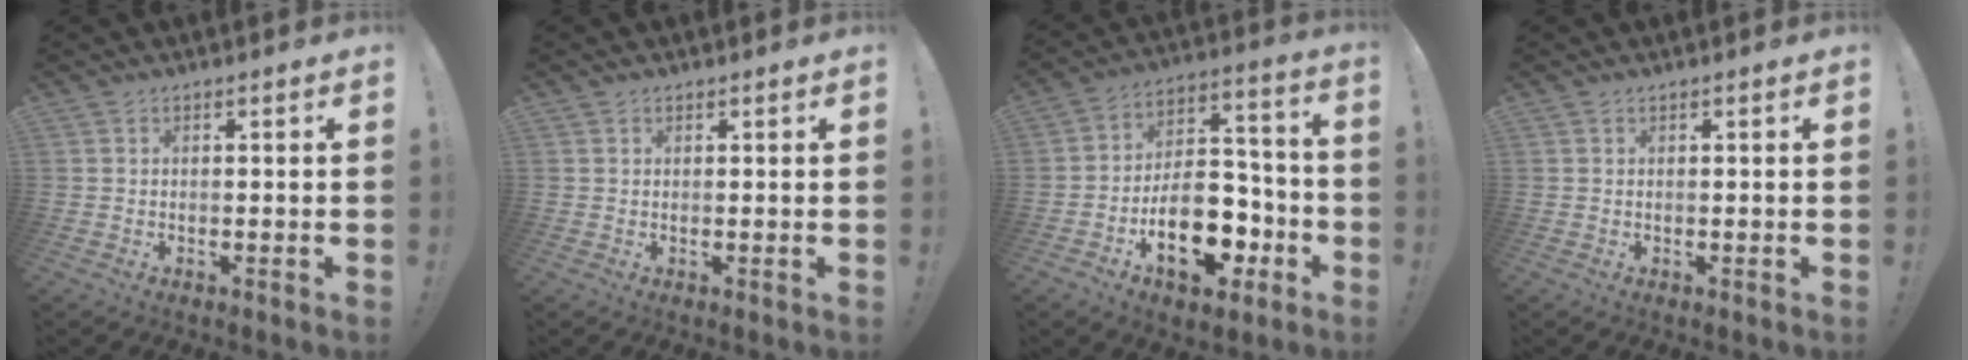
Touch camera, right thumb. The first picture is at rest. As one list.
[{"total": 0.8, "force": [0.7, 0.4, 0.1], "torque": [0.008, -0.003, 0.012]}, {"total": 21.4, "force": [-8.8, 12.3, 15.1], "torque": [-0.241, 0.066, -0.129]}, {"total": 0.0}]